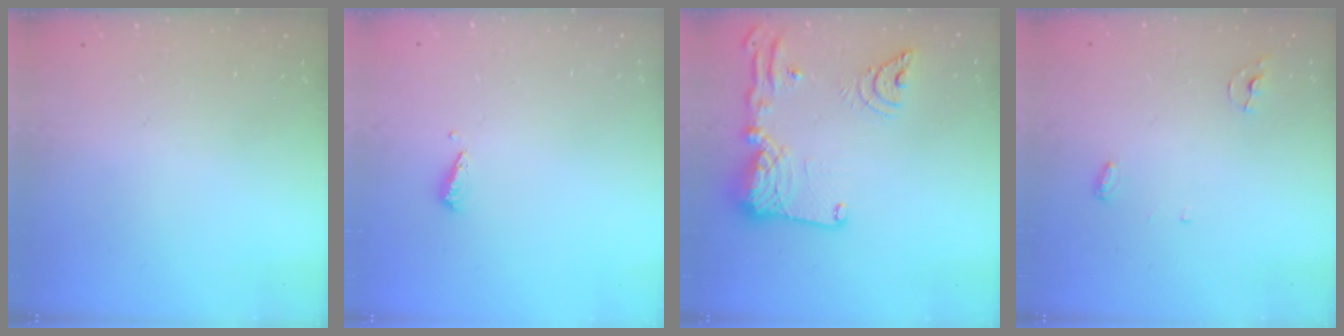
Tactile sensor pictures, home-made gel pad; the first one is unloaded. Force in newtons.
{"total": 2.9, "press": 2.9, "slide": 0.4}
{"total": 20.1, "press": 19.9, "slide": 2.3}
{"total": 3.8, "press": 3.8, "slide": 0.3}